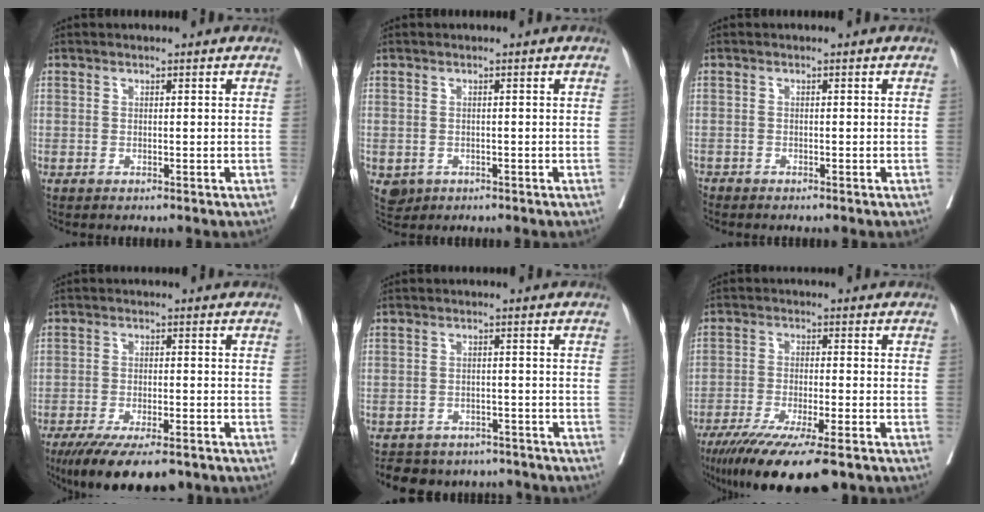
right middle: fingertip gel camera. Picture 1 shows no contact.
{"total": 2.2, "force": [-0.9, 1.9, 0.6], "torque": [-0.008, 0.002, -0.005]}
{"total": 1.0, "force": [-0.9, 0.3, 0.1], "torque": [-0.005, -0.003, -0.020]}
{"total": 12.7, "force": [-9.6, 3.2, 7.8], "torque": [-0.119, -0.020, -0.149]}
{"total": 11.4, "force": [-10.1, 4.9, 2.3], "torque": [-0.041, 0.013, -0.122]}
{"total": 14.9, "force": [-11.0, 1.5, 9.9], "torque": [-0.152, -0.039, -0.176]}